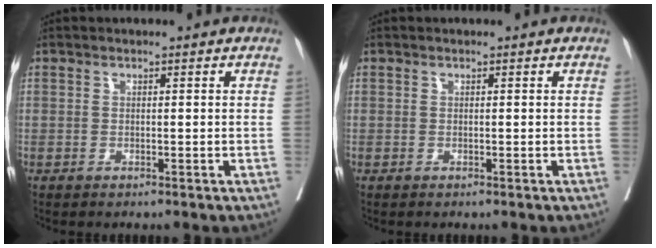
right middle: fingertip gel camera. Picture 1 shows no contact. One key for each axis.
{"total": 0.0}